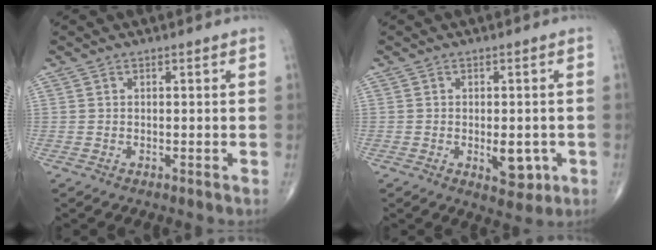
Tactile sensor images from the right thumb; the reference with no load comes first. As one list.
[{"total": 5.3, "force": [-1.2, 2.9, 4.3], "torque": [-0.039, -0.004, -0.009]}]